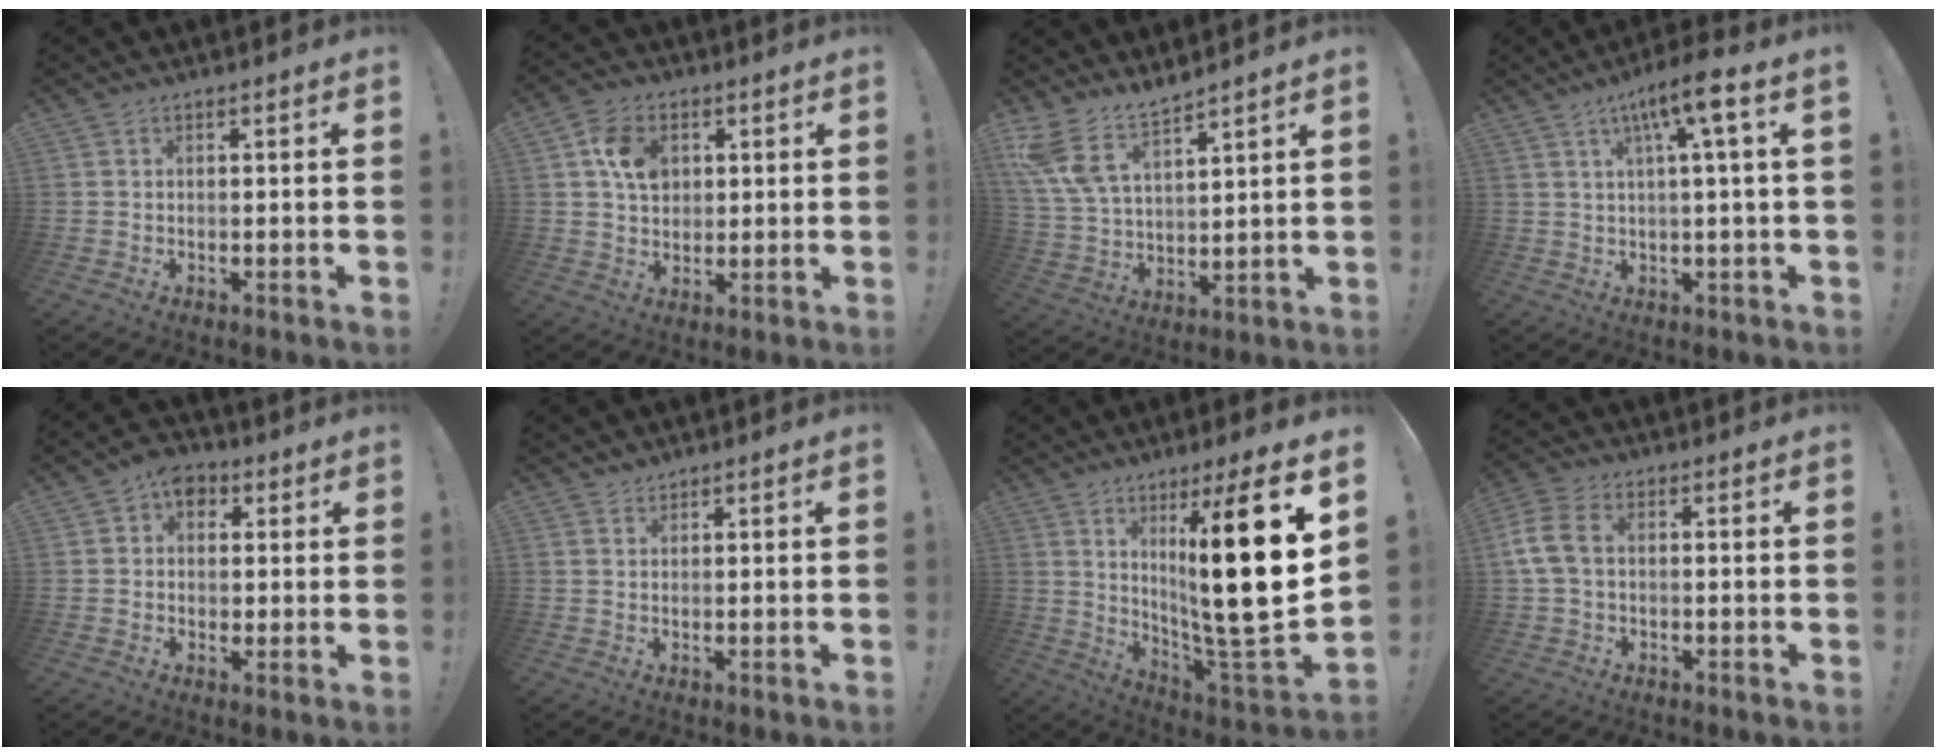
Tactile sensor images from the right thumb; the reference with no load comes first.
{"total": 9.7, "force": [2.9, 7.3, 5.6], "torque": [-0.079, 0.003, 0.056]}
{"total": 10.3, "force": [9.0, 3.3, 3.9], "torque": [-0.092, -0.059, 0.174]}
{"total": 9.3, "force": [3.4, -0.4, 8.7], "torque": [-0.144, -0.015, 0.047]}
{"total": 6.6, "force": [2.1, 5.6, 2.8], "torque": [-0.023, -0.006, 0.037]}
{"total": 1.9, "force": [1.8, 0.6, 0.2], "torque": [0.004, -0.012, 0.033]}
{"total": 22.8, "force": [5.9, 2.6, 21.9], "torque": [-0.347, -0.052, 0.086]}
{"total": 7.9, "force": [0.8, 5.3, 5.8], "torque": [-0.128, 0.008, 0.019]}